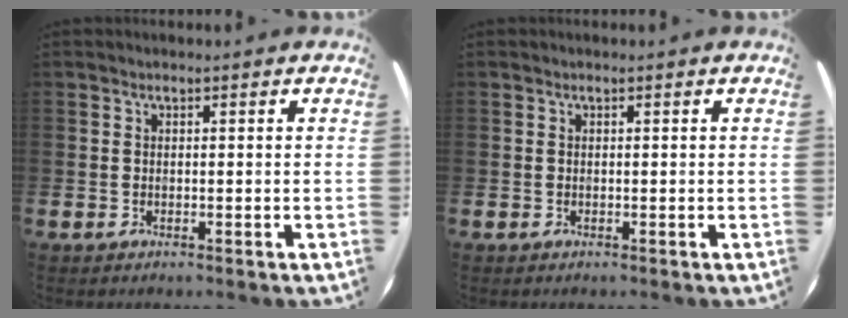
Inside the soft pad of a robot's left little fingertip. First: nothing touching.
{"total": 0.0}